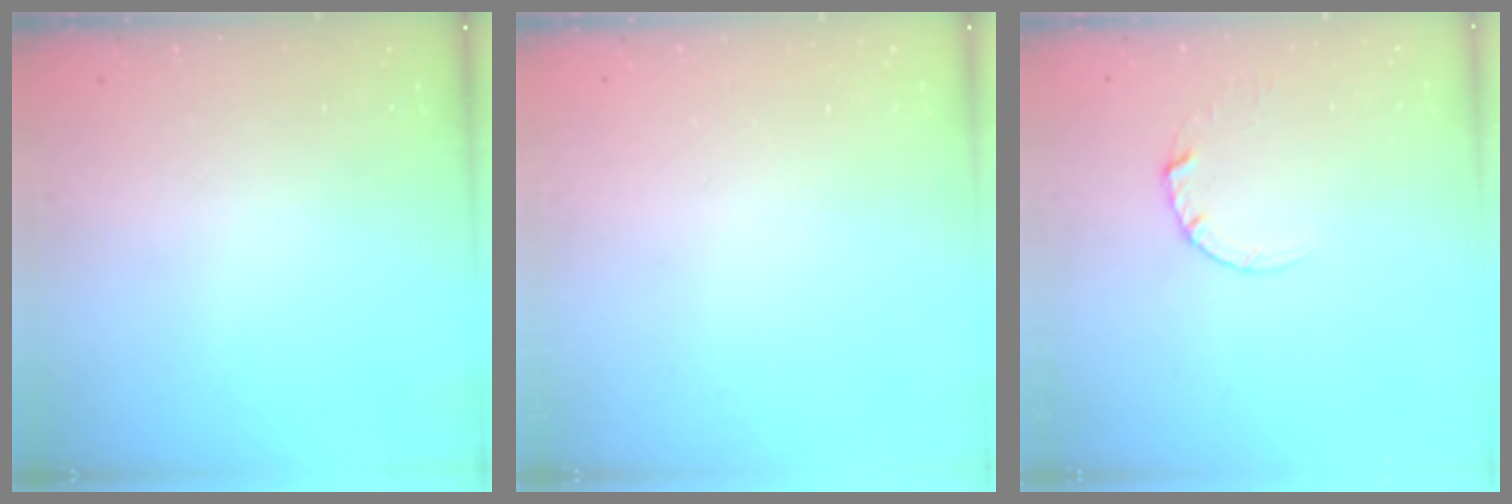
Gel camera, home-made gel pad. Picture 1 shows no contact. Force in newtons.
{"total": 0.0}
{"total": 2.7, "press": 2.7, "slide": 0.2}